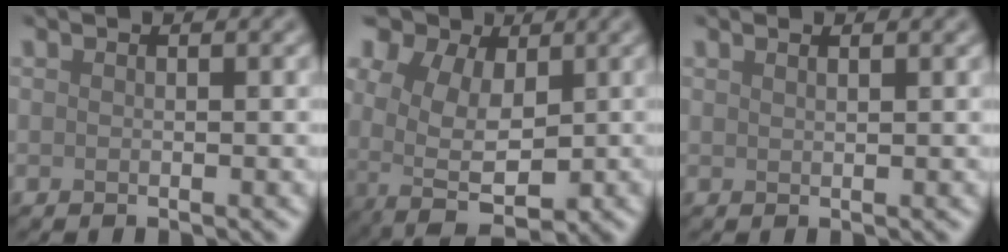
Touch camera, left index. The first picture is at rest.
{"total": 13.5, "force": [4.4, 9.7, 8.4], "torque": [-0.144, 0.027, 0.068]}
{"total": 0.9, "force": [0.7, 0.2, 0.5], "torque": [-0.005, 0.001, 0.009]}